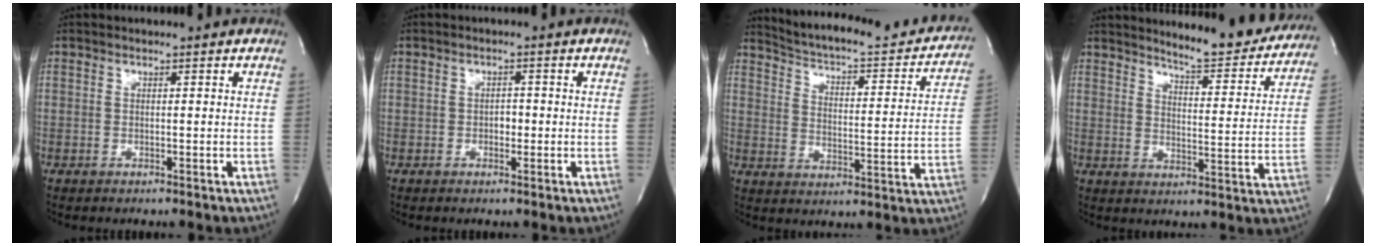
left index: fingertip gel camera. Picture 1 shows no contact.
{"total": 1.6, "force": [-0.4, 1.0, 1.2], "torque": [-0.016, 0.004, -0.005]}
{"total": 22.9, "force": [20.8, 4.8, 8.1], "torque": [-0.118, -0.036, 0.262]}
{"total": 15.3, "force": [14.4, 2.2, 4.9], "torque": [-0.057, -0.048, 0.170]}